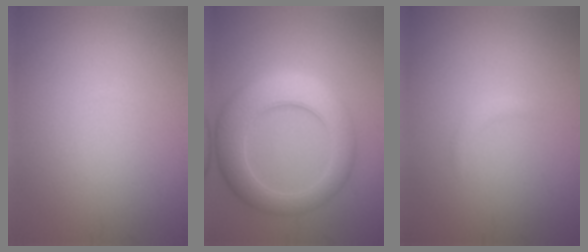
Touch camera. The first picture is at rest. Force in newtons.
{"total": 7.3, "press": 7.2, "slide": 0.4}
{"total": 0.8, "press": 0.8, "slide": 0.1}